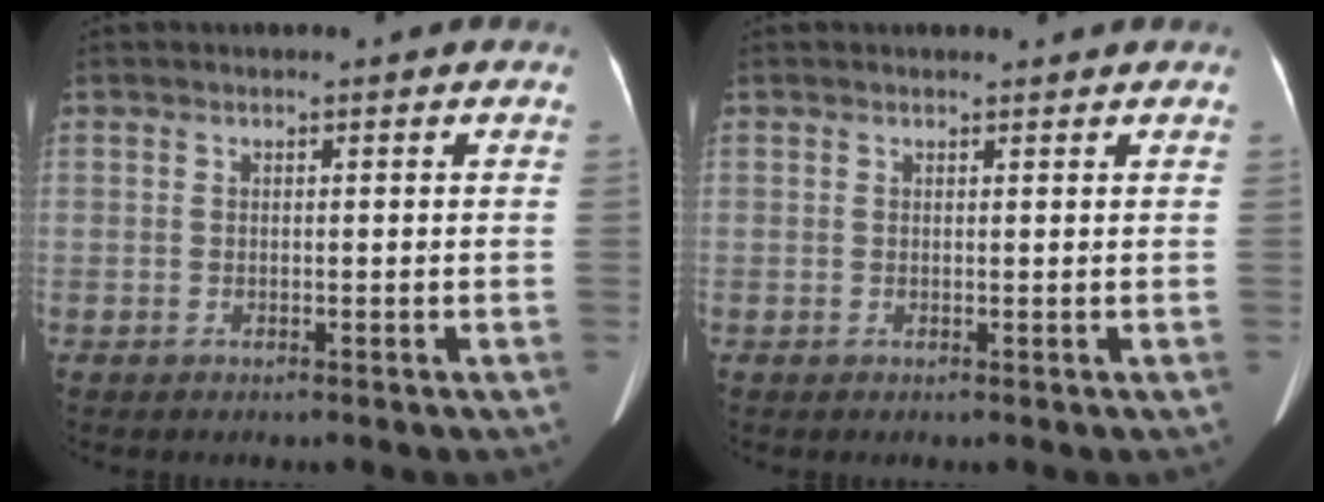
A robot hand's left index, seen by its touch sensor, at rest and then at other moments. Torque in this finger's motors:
{"motor_torque": [-0.14, -0.04, -0.02, -0.01]}